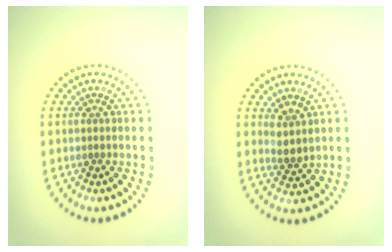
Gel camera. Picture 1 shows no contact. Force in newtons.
{"total": 2.0, "press": 1.6, "slide": 1.2}